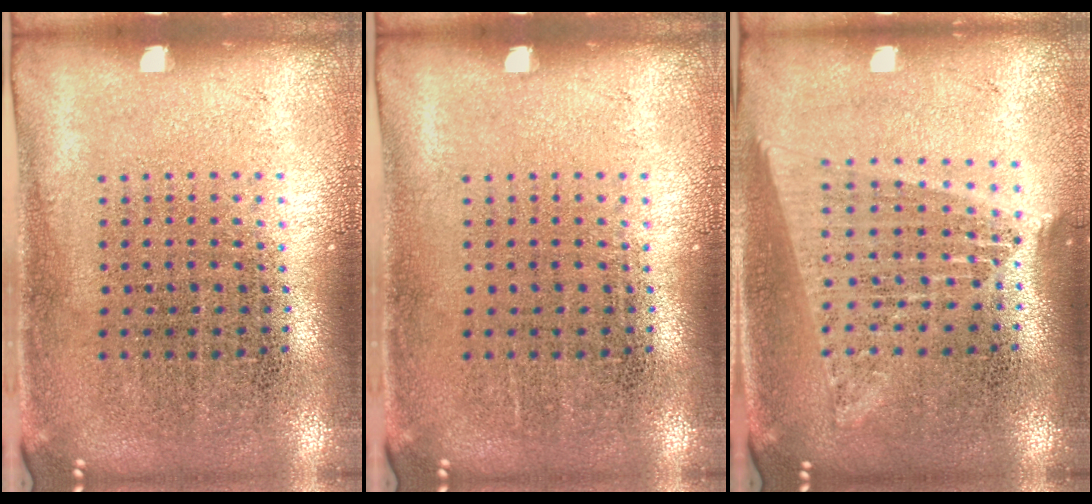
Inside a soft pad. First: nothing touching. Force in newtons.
{"total": 0.0}
{"total": 1.7, "press": 1.6, "slide": 0.7}